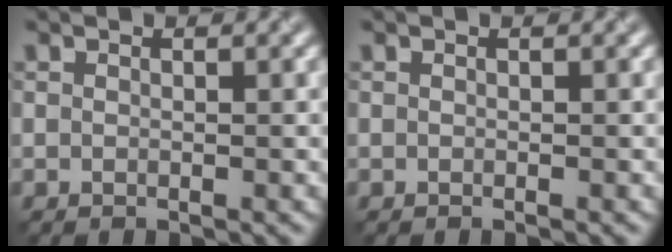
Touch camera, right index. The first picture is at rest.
{"total": 0.0}